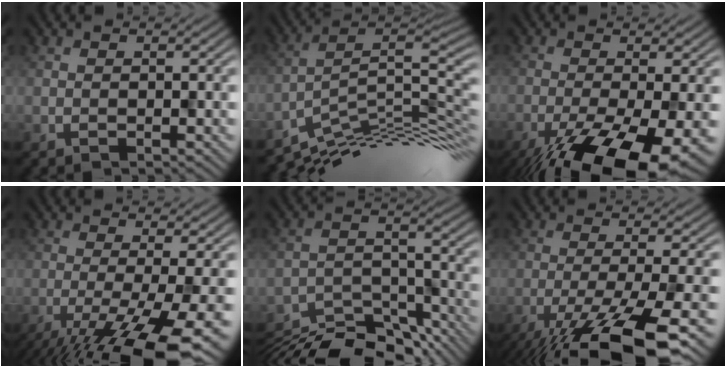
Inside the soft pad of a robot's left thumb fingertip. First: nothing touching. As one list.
[{"total": 11.3, "force": [-6.4, 2.4, 9.0], "torque": [-0.143, 0.004, -0.112]}, {"total": 13.9, "force": [-7.7, 3.7, 10.9], "torque": [-0.195, -0.027, -0.107]}, {"total": 13.7, "force": [-7.4, 3.0, 11.1], "torque": [-0.178, -0.019, -0.103]}, {"total": 12.5, "force": [-11.3, 3.1, 4.2], "torque": [-0.074, -0.009, -0.168]}, {"total": 14.6, "force": [-8.8, 3.0, 11.2], "torque": [-0.184, -0.014, -0.138]}]